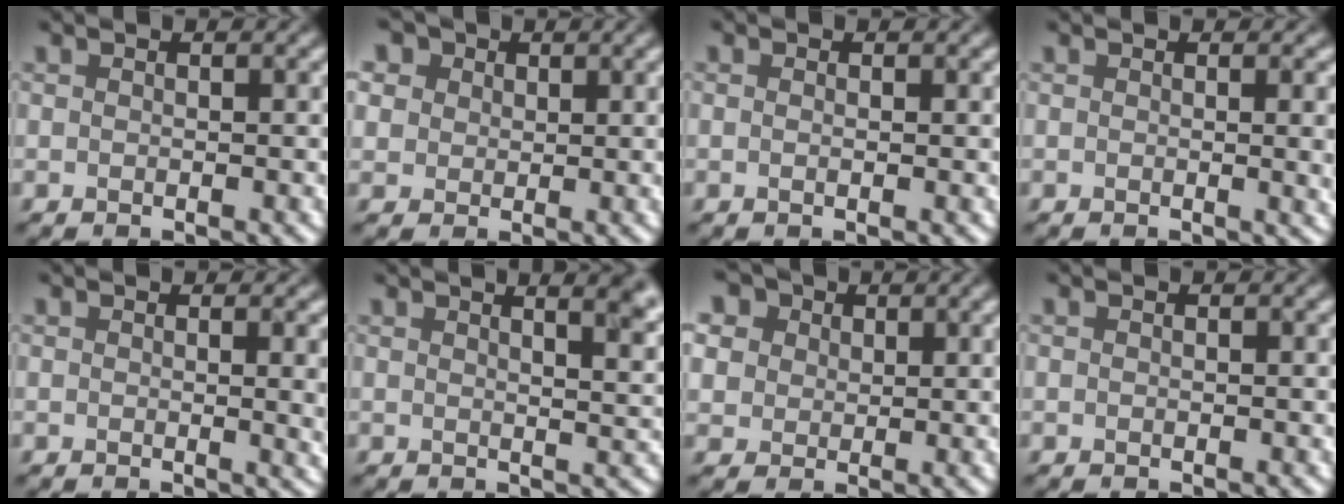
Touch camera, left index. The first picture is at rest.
{"total": 7.9, "force": [4.2, 5.7, 3.6], "torque": [-0.090, 0.023, 0.054]}
{"total": 0.5, "force": [0.0, 0.1, 0.5], "torque": [-0.010, -0.004, -0.002]}
{"total": 3.1, "force": [0.2, 1.0, 3.0], "torque": [-0.023, 0.002, 0.000]}
{"total": 3.6, "force": [0.4, 1.2, 3.3], "torque": [-0.026, 0.002, 0.005]}
{"total": 8.1, "force": [5.0, 3.3, 5.5], "torque": [-0.021, 0.050, 0.031]}
{"total": 10.1, "force": [5.3, 7.2, 4.7], "torque": [-0.116, 0.028, 0.072]}
{"total": 0.0}